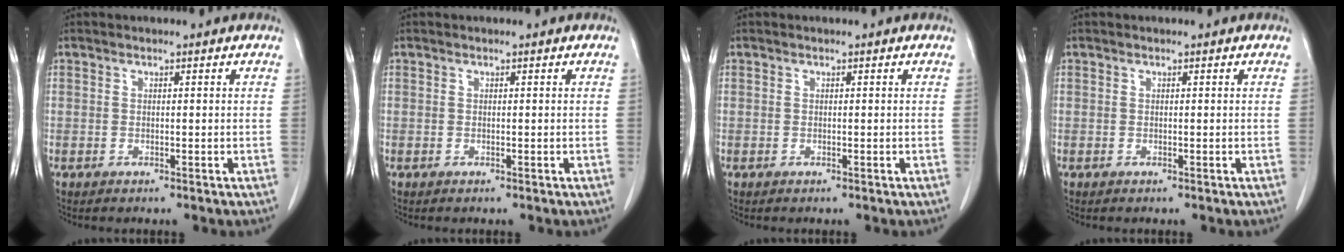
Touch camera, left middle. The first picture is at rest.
{"total": 0.0}
{"total": 0.0}
{"total": 0.0}